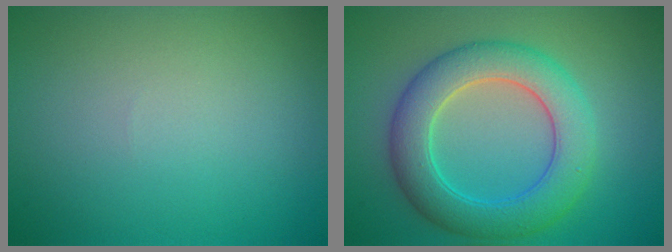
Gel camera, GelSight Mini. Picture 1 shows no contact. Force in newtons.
{"total": 6.6, "press": 6.6, "slide": 0.2}